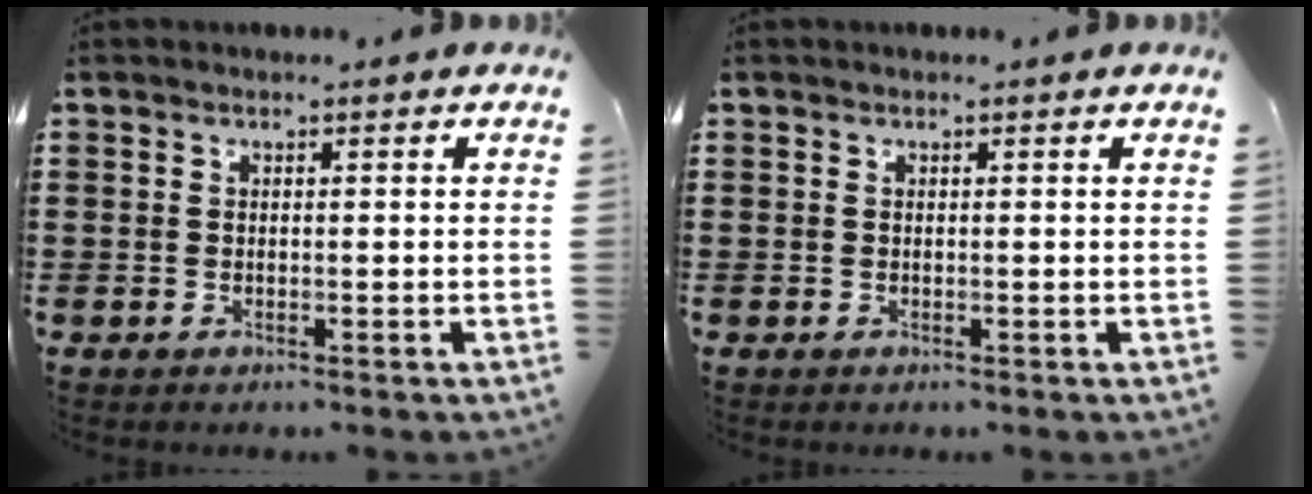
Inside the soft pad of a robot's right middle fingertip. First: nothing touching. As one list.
[{"total": 0.0}]